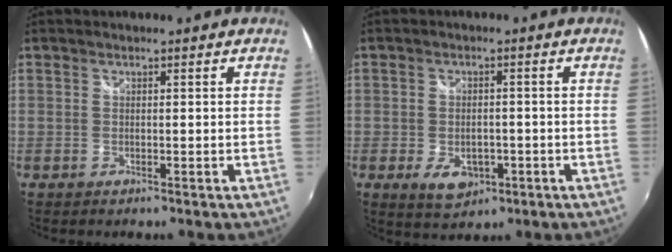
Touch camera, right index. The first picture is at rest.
{"total": 6.3, "force": [-2.5, 4.1, 4.1], "torque": [-0.082, -0.009, -0.033]}